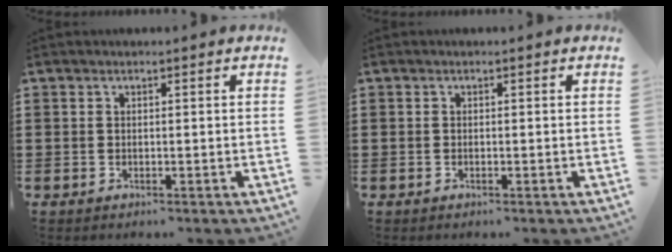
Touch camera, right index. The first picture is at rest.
{"total": 0.0}